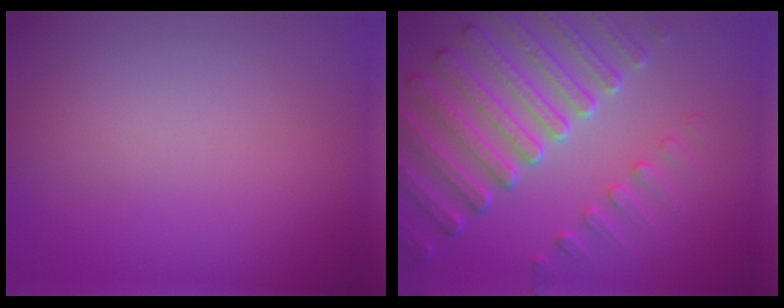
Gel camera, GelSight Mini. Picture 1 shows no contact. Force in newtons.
{"total": 7.4, "press": 5.7, "slide": 4.7}